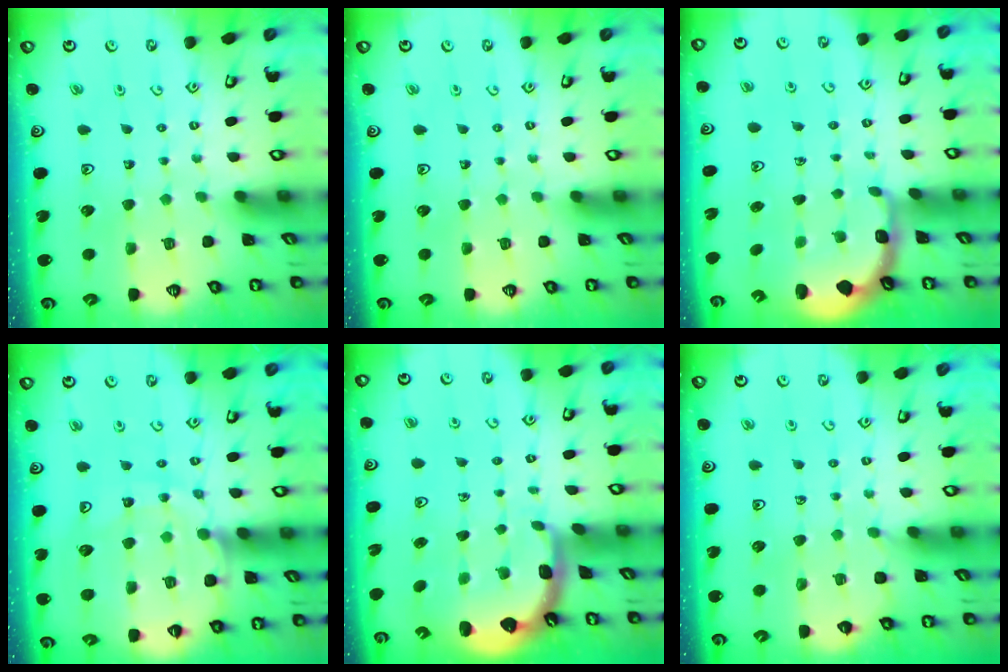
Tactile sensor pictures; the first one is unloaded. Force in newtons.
{"total": 0.0}
{"total": 2.2, "press": 1.9, "slide": 1.1}
{"total": 13.7, "press": 13.6, "slide": 1.6}
{"total": 2.6, "press": 1.3, "slide": 2.2}
{"total": 3.3, "press": 3.3, "slide": 0.5}